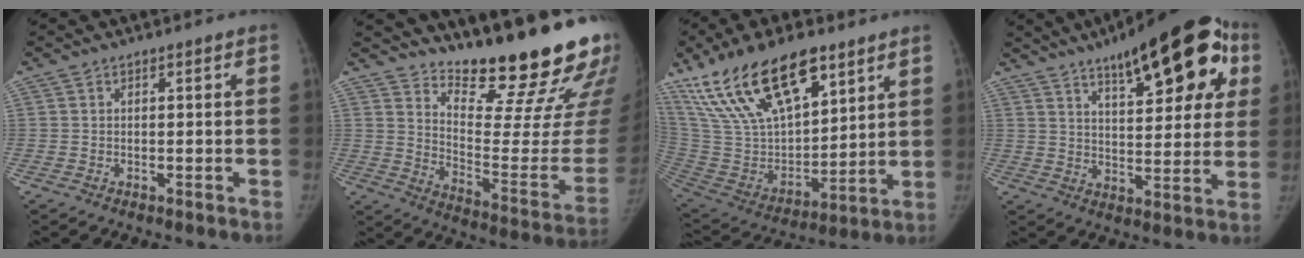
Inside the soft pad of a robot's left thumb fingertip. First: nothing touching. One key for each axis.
{"total": 23.8, "fx": 19.5, "fy": 4.5, "fz": 12.9, "tx": -0.154, "ty": -0.162, "tz": 0.276}
{"total": 26.1, "fx": 16.2, "fy": 11.9, "fz": 16.6, "tx": -0.288, "ty": -0.040, "tz": 0.306}
{"total": 23.5, "fx": 11.3, "fy": 8.7, "fz": 18.7, "tx": -0.220, "ty": -0.007, "tz": 0.160}